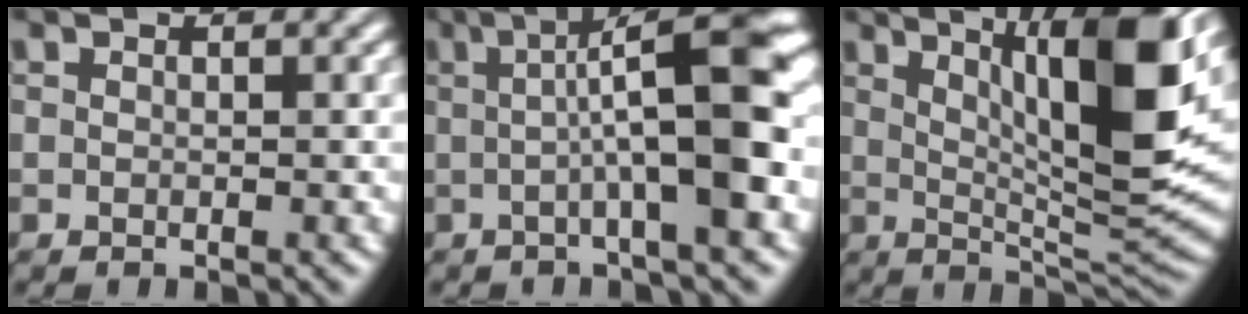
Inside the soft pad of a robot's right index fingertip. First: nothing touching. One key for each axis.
{"total": 10.7, "fx": 1.9, "fy": 1.9, "fz": 10.3, "tx": -0.119, "ty": 0.026, "tz": 0.021}
{"total": 13.6, "fx": 5.0, "fy": 2.9, "fz": 12.3, "tx": -0.157, "ty": 0.015, "tz": 0.076}